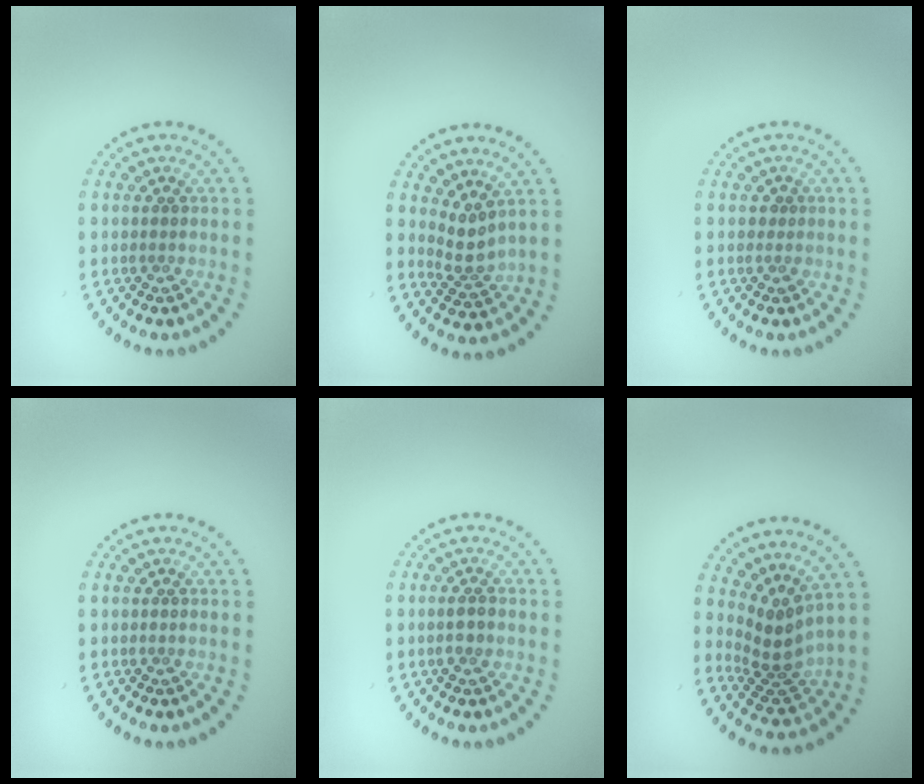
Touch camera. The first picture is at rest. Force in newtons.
{"total": 2.2, "press": 1.4, "slide": 1.7}
{"total": 0.6, "press": 0.6, "slide": 0.3}
{"total": 0.0}
{"total": 1.3, "press": 1.3, "slide": 0.2}
{"total": 3.2, "press": 2.2, "slide": 2.4}